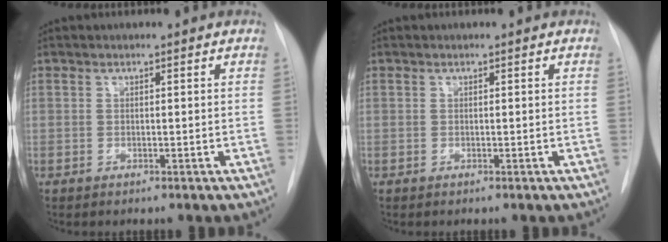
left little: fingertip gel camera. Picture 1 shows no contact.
{"total": 0.0}